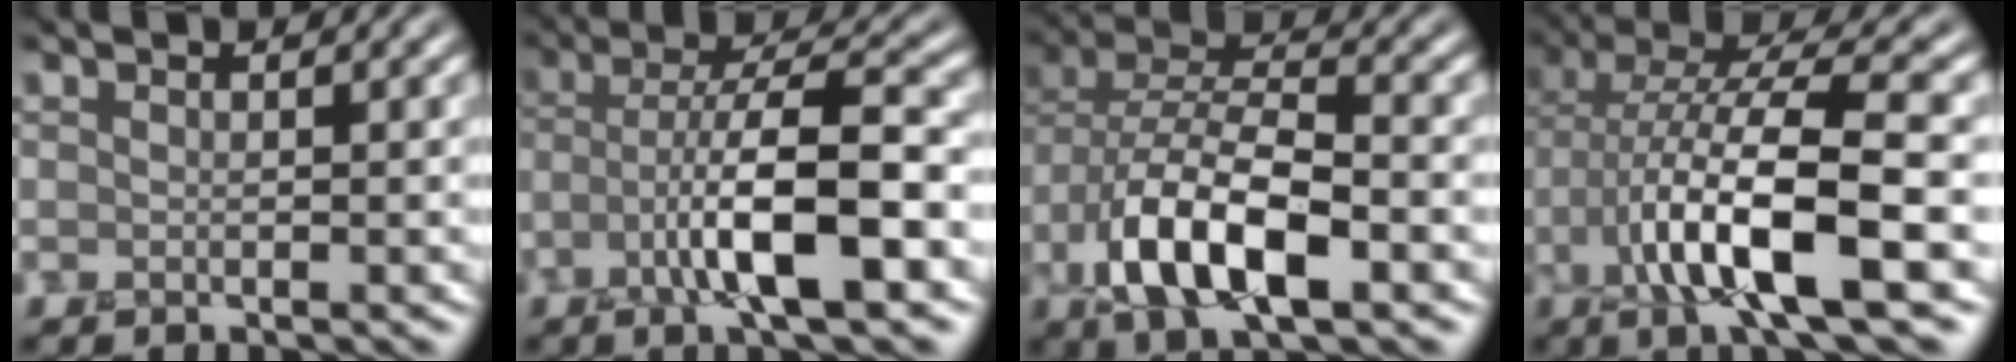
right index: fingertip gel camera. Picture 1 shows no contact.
{"total": 8.4, "force": [-2.9, 2.5, 7.4], "torque": [-0.129, 0.018, -0.051]}
{"total": 8.9, "force": [-2.9, 4.4, 7.1], "torque": [-0.141, 0.009, -0.056]}
{"total": 9.7, "force": [-1.1, 3.0, 9.2], "torque": [-0.176, 0.016, -0.022]}